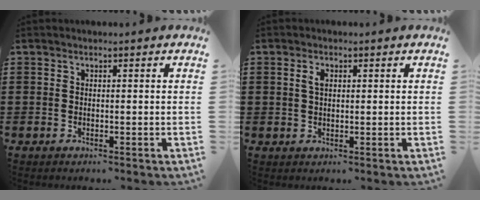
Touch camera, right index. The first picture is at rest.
{"total": 1.7, "force": [0.4, 0.8, 1.4], "torque": [-0.031, 0.006, 0.007]}